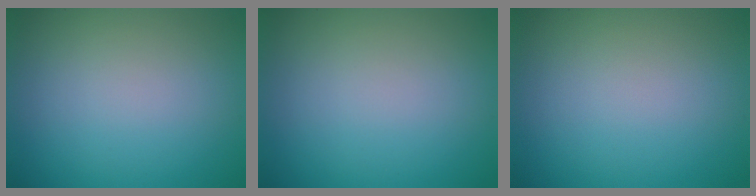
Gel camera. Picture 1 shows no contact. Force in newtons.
{"total": 0.0}
{"total": 0.0}